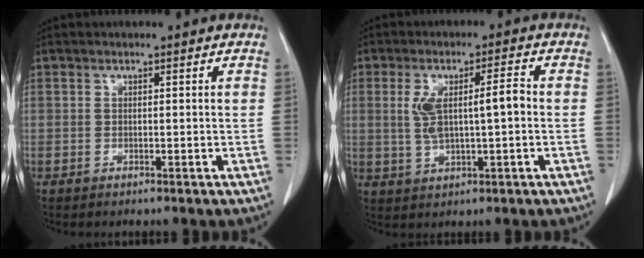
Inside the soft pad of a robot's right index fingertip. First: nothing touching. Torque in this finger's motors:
{"motor_torque": [0.27, 0.09, 0.18, 0.06]}